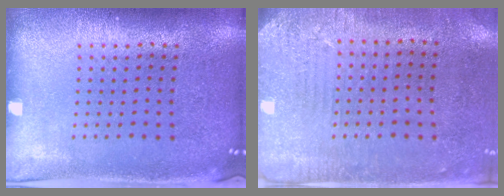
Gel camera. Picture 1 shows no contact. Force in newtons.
{"total": 2.9, "press": 2.4, "slide": 1.6}